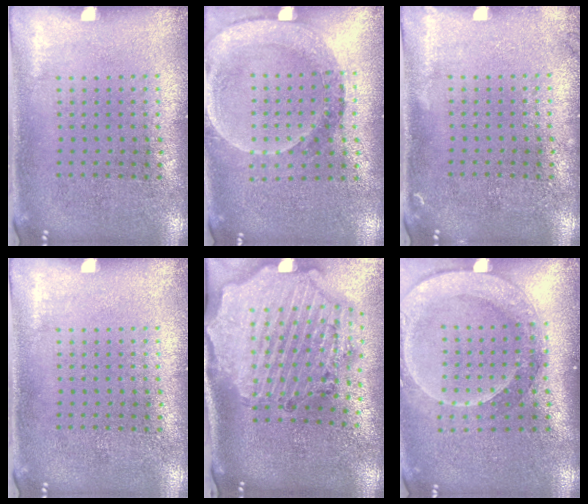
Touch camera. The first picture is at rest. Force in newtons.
{"total": 1.6, "press": 1.5, "slide": 0.6}
{"total": 0.7, "press": 0.7, "slide": 0.1}
{"total": 0.0}
{"total": 3.0, "press": 2.7, "slide": 1.3}
{"total": 2.3, "press": 1.8, "slide": 1.4}